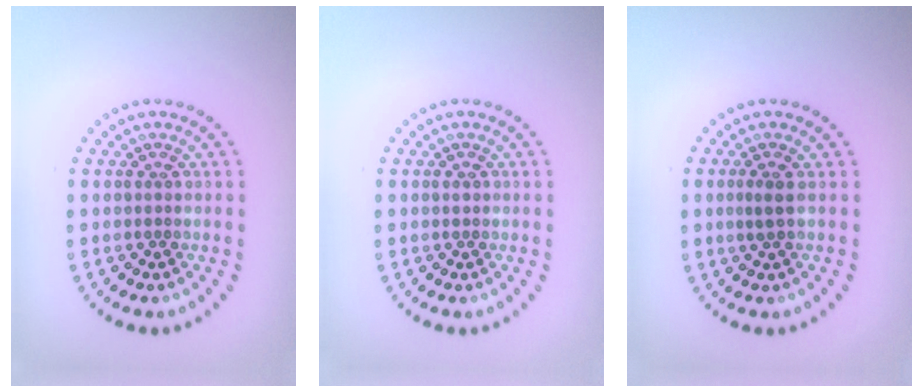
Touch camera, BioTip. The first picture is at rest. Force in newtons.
{"total": 0.6, "press": 0.6, "slide": 0.1}
{"total": 1.2, "press": 0.9, "slide": 0.7}